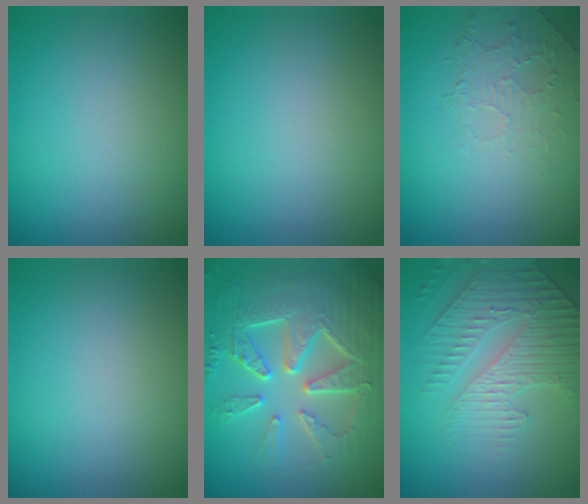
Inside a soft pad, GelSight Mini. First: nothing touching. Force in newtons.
{"total": 0.0}
{"total": 2.0, "press": 0.8, "slide": 1.8}
{"total": 0.0}
{"total": 9.7, "press": 6.7, "slide": 7.1}
{"total": 4.1, "press": 3.7, "slide": 1.8}